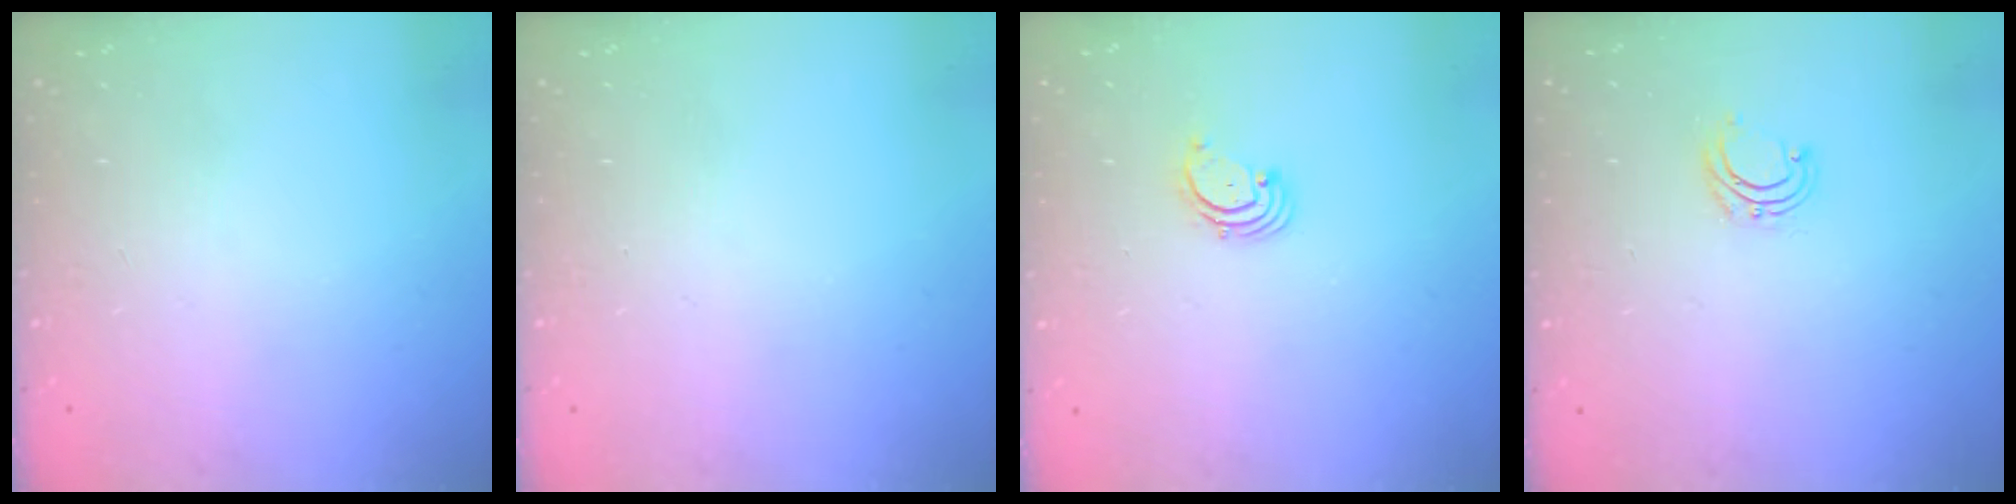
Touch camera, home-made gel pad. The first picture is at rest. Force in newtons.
{"total": 0.0}
{"total": 1.7, "press": 1.6, "slide": 0.2}
{"total": 4.6, "press": 4.5, "slide": 0.5}